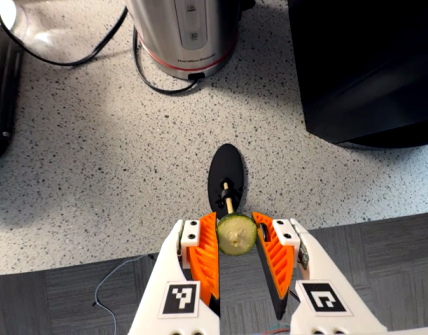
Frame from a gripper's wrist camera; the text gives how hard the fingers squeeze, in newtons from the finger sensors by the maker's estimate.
{"total": 7.7, "left": 7.4, "right": 8.0}